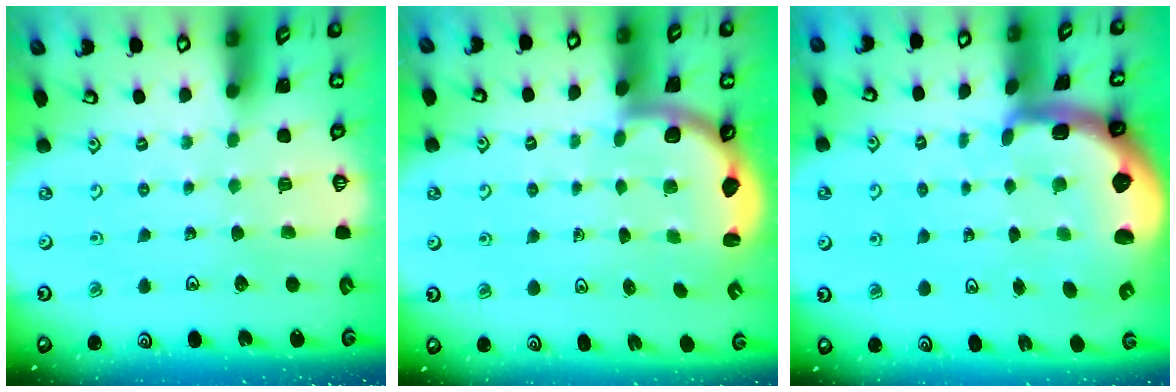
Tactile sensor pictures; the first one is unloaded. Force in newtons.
{"total": 2.6, "press": 2.6, "slide": 0.7}
{"total": 4.8, "press": 4.2, "slide": 2.5}